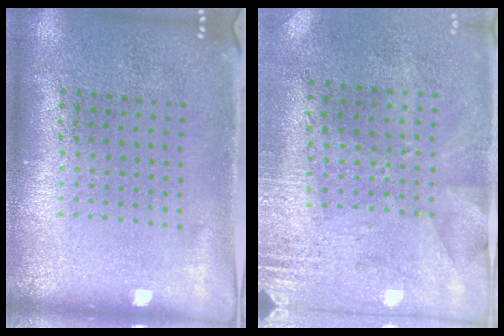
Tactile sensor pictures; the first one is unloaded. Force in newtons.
{"total": 2.8, "press": 2.2, "slide": 1.6}